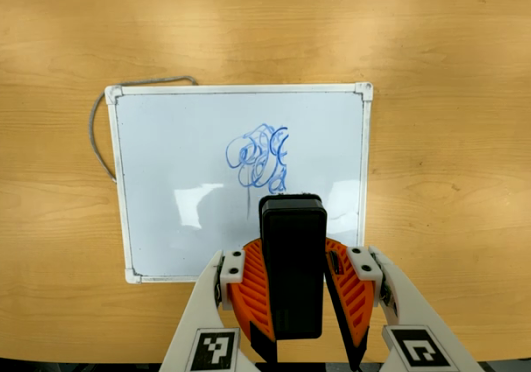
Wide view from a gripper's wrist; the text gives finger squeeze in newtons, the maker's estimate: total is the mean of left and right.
{"total": 11.4, "left": 10.1, "right": 12.8}